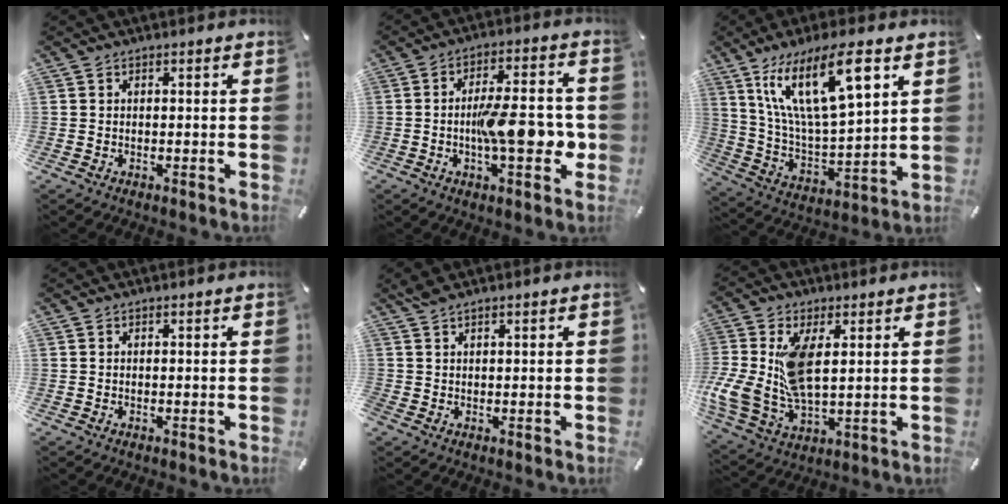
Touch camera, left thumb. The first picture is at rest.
{"total": 13.4, "force": [-1.9, 5.2, 12.2], "torque": [-0.161, 0.000, -0.032]}
{"total": 19.5, "force": [11.2, 6.8, 14.5], "torque": [-0.298, -0.032, 0.183]}
{"total": 0.0}
{"total": 0.9, "force": [0.8, 0.3, 0.3], "torque": [-0.007, 0.001, 0.015]}
{"total": 13.8, "force": [2.1, 7.7, 11.3], "torque": [-0.257, -0.010, 0.043]}